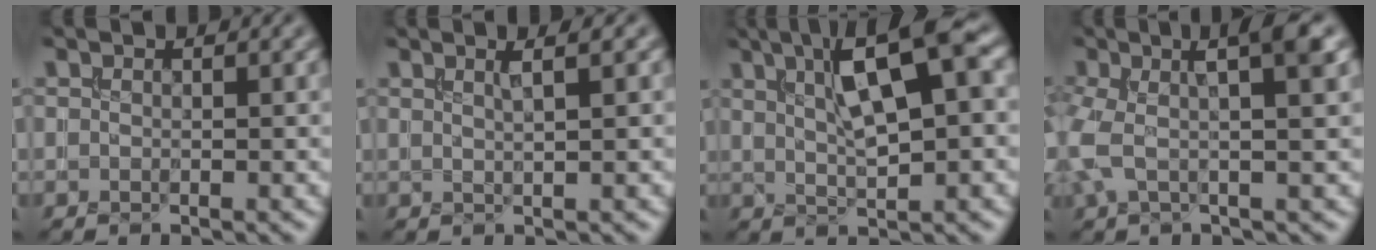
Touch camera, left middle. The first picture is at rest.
{"total": 2.1, "force": [1.1, 0.5, 1.8], "torque": [-0.023, 0.004, 0.012]}
{"total": 8.2, "force": [3.1, 1.9, 7.4], "torque": [-0.120, 0.009, 0.051]}
{"total": 6.3, "force": [1.0, 1.6, 6.0], "torque": [-0.120, 0.010, 0.009]}